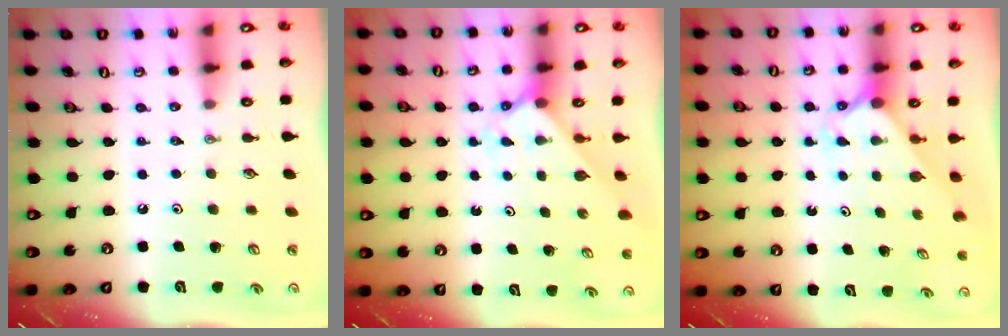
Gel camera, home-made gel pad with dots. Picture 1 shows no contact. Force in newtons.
{"total": 2.3, "press": 2.3, "slide": 0.2}
{"total": 1.8, "press": 1.8, "slide": 0.1}